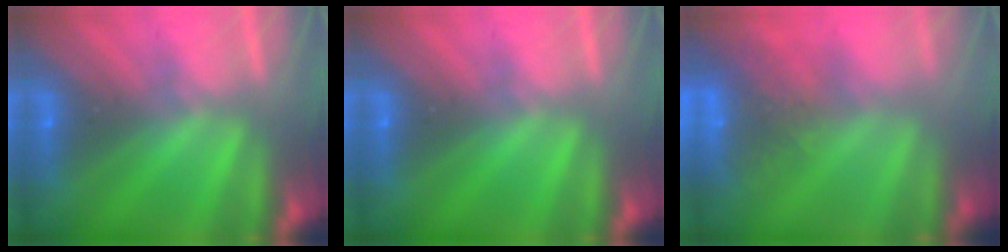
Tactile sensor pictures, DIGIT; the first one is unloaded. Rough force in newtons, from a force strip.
{"total": 0.0}
{"total": 10.2}